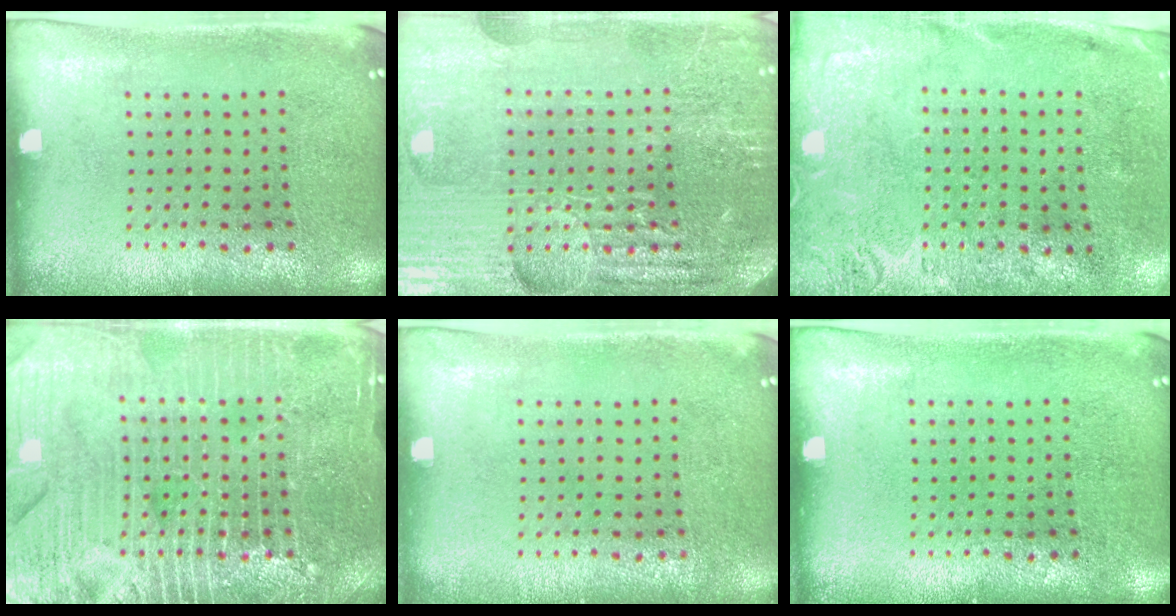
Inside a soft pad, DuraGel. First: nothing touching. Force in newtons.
{"total": 5.1, "press": 4.7, "slide": 2.0}
{"total": 2.8, "press": 2.2, "slide": 1.8}
{"total": 7.1, "press": 7.1, "slide": 1.0}
{"total": 0.0}
{"total": 0.0}